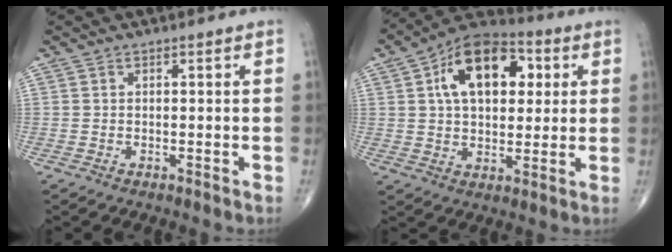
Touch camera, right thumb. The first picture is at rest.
{"total": 17.1, "force": [4.8, 10.2, 12.9], "torque": [-0.172, 0.010, 0.071]}